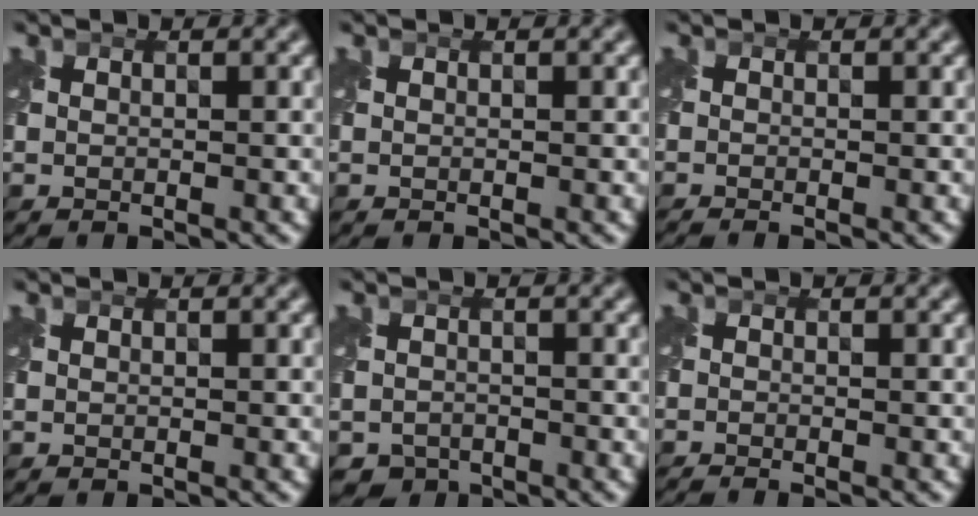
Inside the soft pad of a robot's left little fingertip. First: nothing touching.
{"total": 0.0}
{"total": 1.2, "force": [-1.1, 0.1, 0.5], "torque": [-0.003, -0.013, -0.022]}
{"total": 0.0}
{"total": 2.5, "force": [-1.9, 1.6, 0.3], "torque": [0.000, -0.013, -0.037]}
{"total": 1.8, "force": [-1.7, 0.1, 0.7], "torque": [-0.012, -0.012, -0.035]}